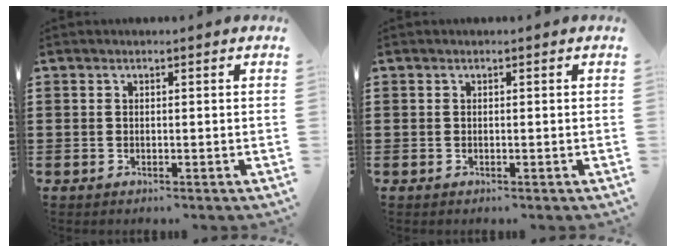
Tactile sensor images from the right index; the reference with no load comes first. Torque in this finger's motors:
{"motor_torque": [0.01, 0.01, 0.00, 0.00]}